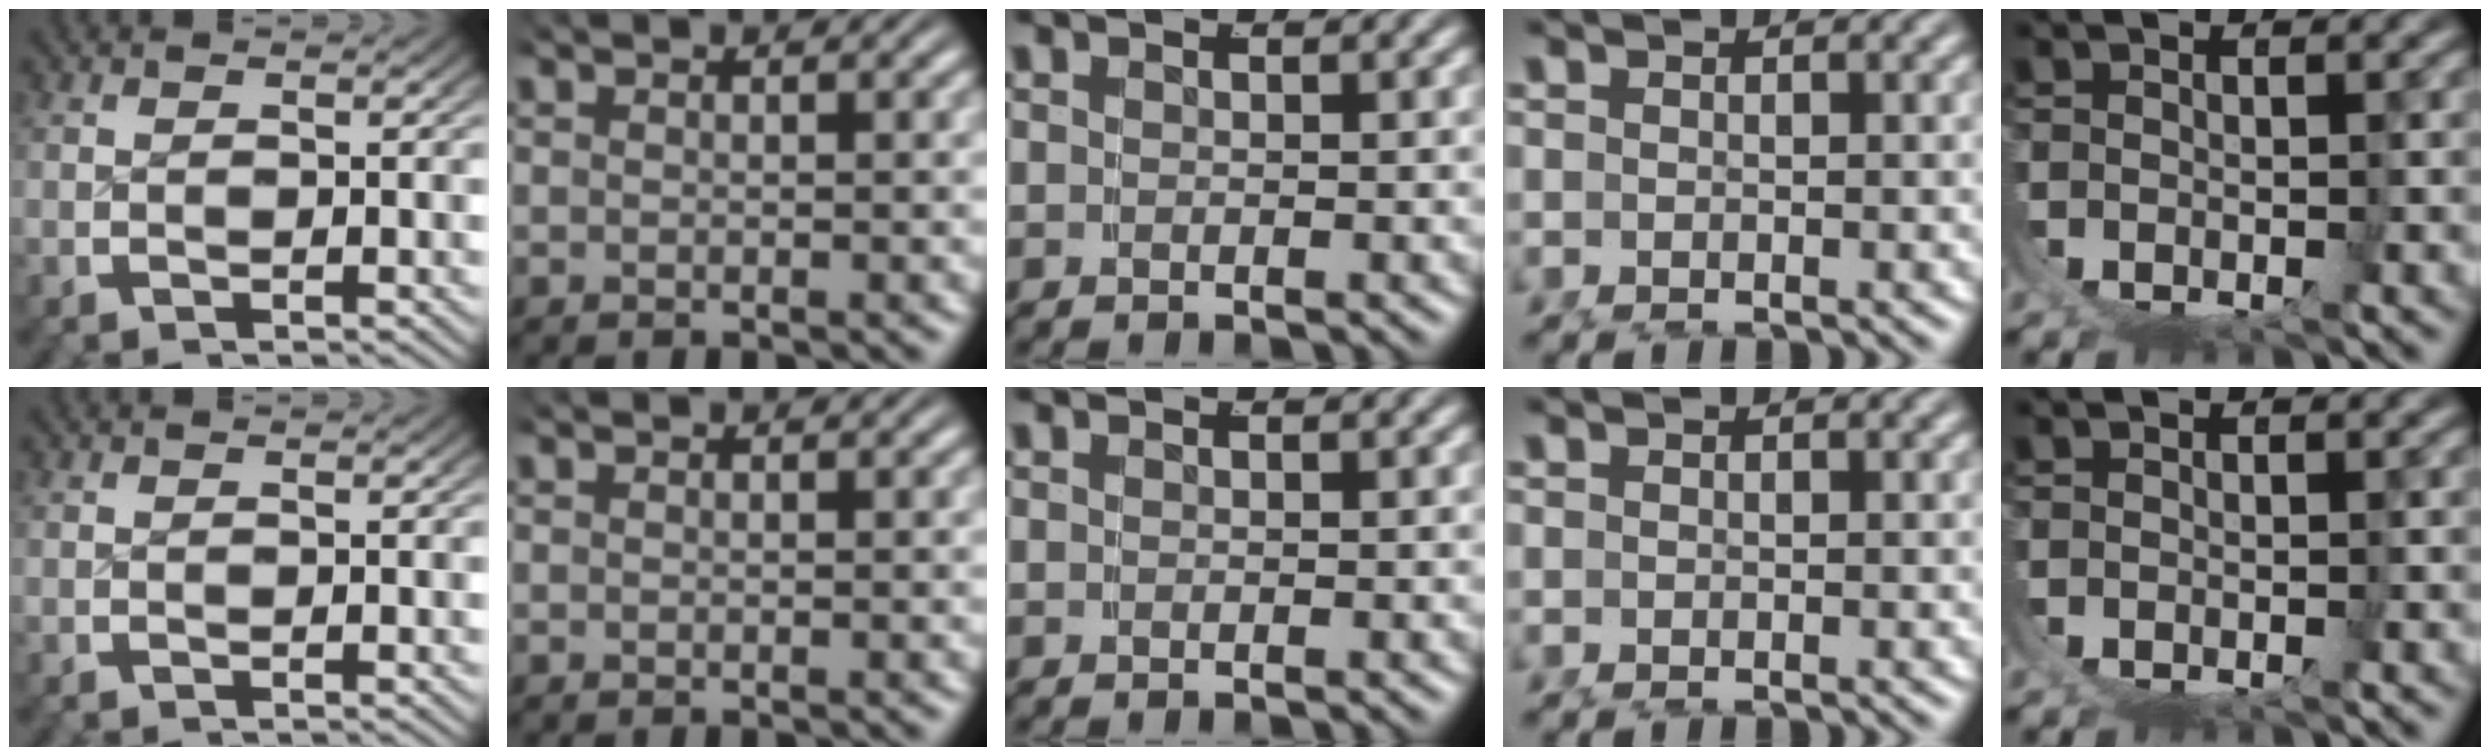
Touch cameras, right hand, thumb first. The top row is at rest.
{"index": {"total": 0.9, "force": [-0.6, 0.4, -0.4], "torque": [0.004, 0.002, -0.014]}}